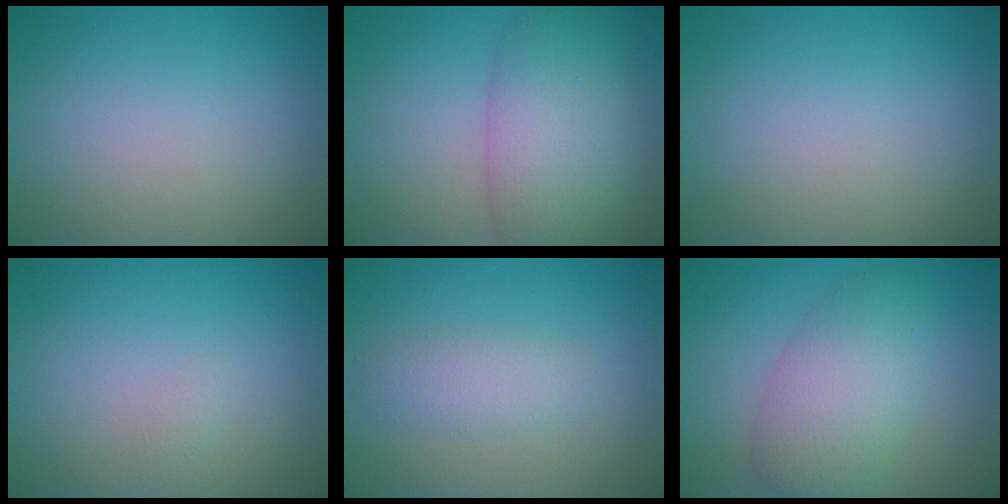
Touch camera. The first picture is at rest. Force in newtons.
{"total": 8.1, "press": 8.1, "slide": 0.2}
{"total": 0.0}
{"total": 0.5, "press": 0.5, "slide": 0.0}
{"total": 2.5, "press": 2.5, "slide": 0.0}
{"total": 5.8, "press": 5.8, "slide": 0.4}